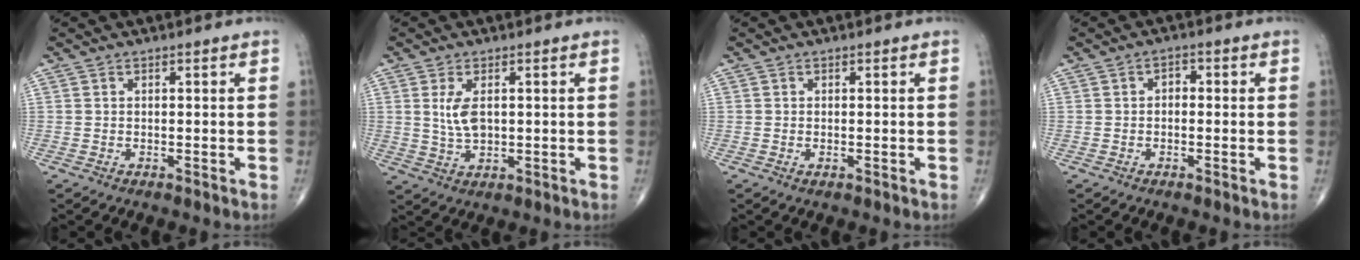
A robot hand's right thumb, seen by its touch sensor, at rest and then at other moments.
{"total": 4.9, "force": [1.0, 2.5, 4.2], "torque": [-0.083, -0.008, 0.023]}
{"total": 0.6, "force": [-0.1, 0.2, 0.5], "torque": [-0.009, 0.000, -0.001]}
{"total": 1.8, "force": [-0.1, 1.3, 1.2], "torque": [-0.004, 0.008, -0.009]}